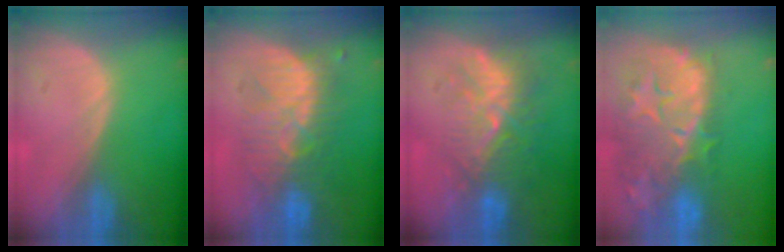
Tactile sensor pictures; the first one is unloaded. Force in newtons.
{"total": 8.7, "press": 8.7, "slide": 0.8}
{"total": 9.1, "press": 8.4, "slide": 3.4}
{"total": 14.4, "press": 11.8, "slide": 8.2}